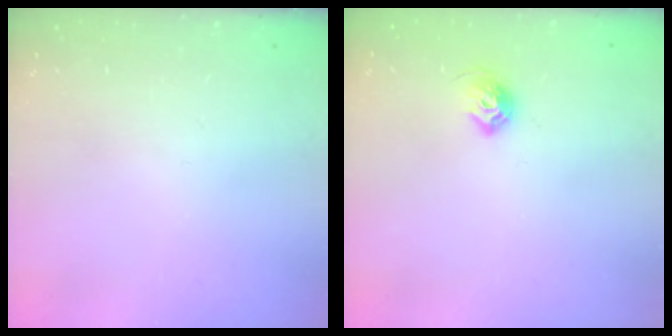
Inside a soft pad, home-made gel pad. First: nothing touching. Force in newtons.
{"total": 7.6, "press": 7.5, "slide": 1.1}